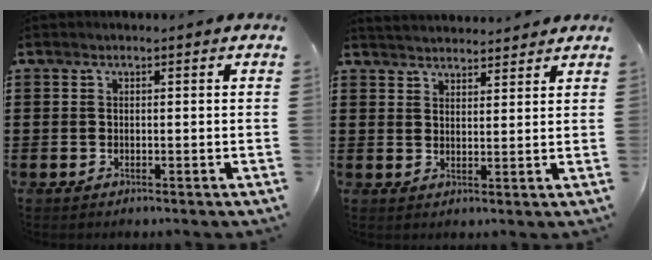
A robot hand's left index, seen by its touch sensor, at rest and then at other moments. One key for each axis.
{"total": 2.9, "fx": 2.9, "fy": 0.1, "fz": -0.2, "tx": -0.005, "ty": -0.006, "tz": 0.054}